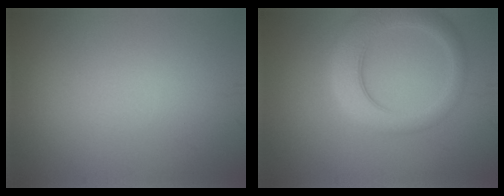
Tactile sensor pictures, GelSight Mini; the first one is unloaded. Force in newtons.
{"total": 5.3, "press": 5.2, "slide": 0.4}